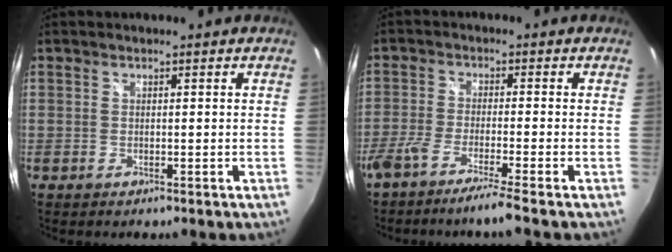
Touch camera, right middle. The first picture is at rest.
{"total": 6.9, "force": [-5.5, -1.0, 4.0], "torque": [-0.092, -0.017, -0.101]}